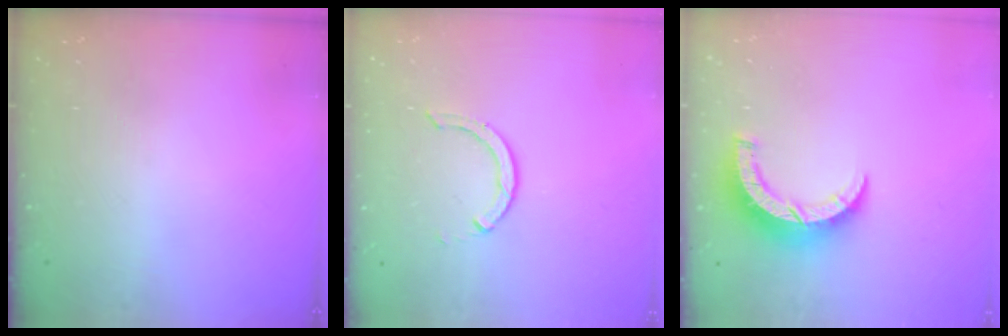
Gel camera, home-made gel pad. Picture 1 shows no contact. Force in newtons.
{"total": 2.9, "press": 2.9, "slide": 0.4}
{"total": 8.0, "press": 7.9, "slide": 0.7}